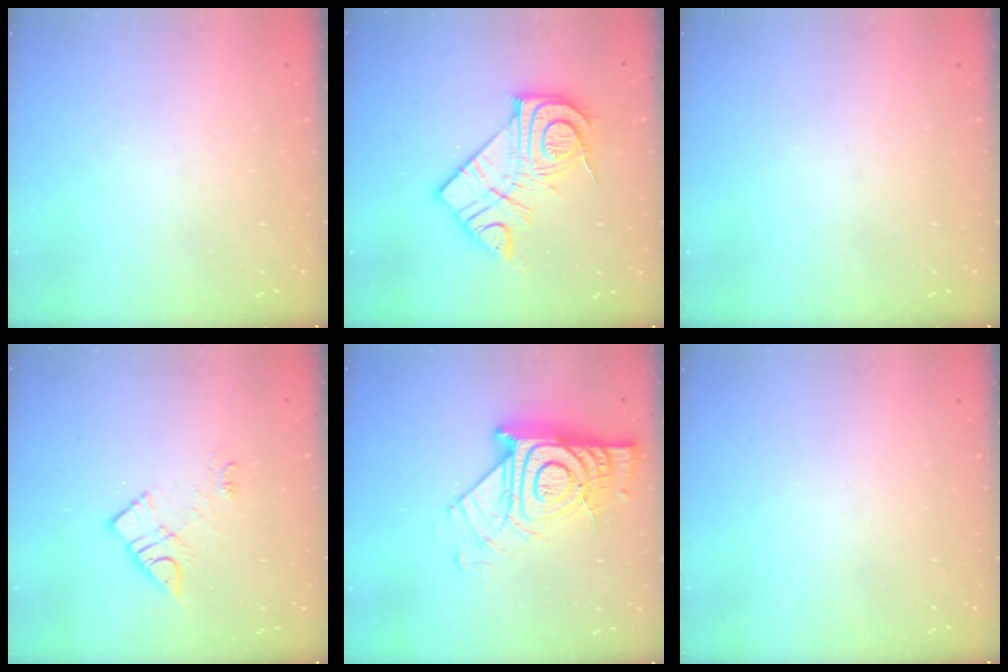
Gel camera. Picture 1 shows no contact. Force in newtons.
{"total": 15.6, "press": 15.5, "slide": 1.3}
{"total": 0.0}
{"total": 10.5, "press": 10.5, "slide": 0.7}
{"total": 18.2, "press": 18.1, "slide": 1.4}
{"total": 0.0}